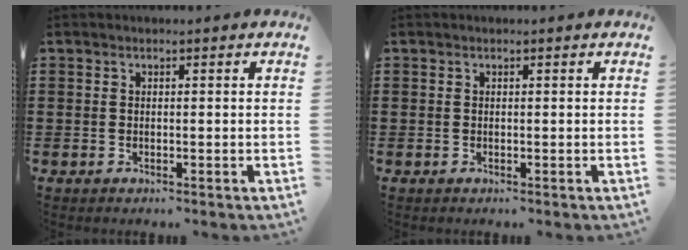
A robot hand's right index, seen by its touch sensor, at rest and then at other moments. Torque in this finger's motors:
{"motor_torque": [0.00, 0.00, 0.00, 0.00]}